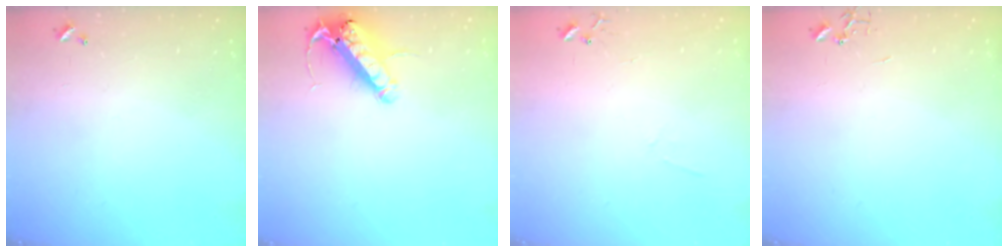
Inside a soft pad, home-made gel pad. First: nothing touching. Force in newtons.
{"total": 14.7, "press": 14.5, "slide": 2.6}
{"total": 4.4, "press": 4.4, "slide": 0.4}
{"total": 0.0}